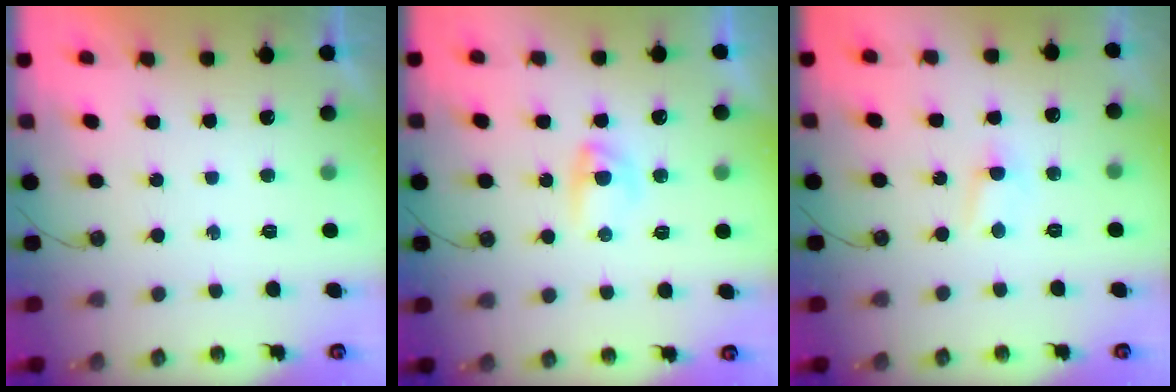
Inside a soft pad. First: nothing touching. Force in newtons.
{"total": 9.8, "press": 5.1, "slide": 8.4}
{"total": 2.8, "press": 2.8, "slide": 0.4}